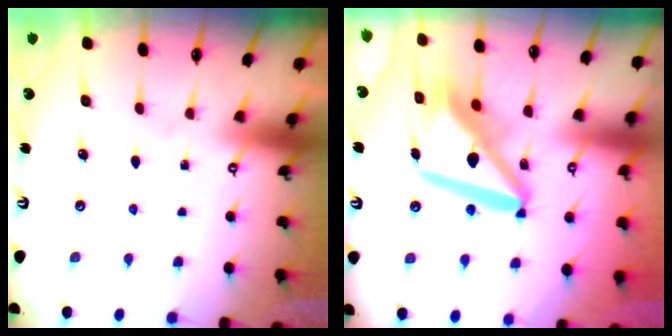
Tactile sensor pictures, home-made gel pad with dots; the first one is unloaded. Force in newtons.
{"total": 16.8, "press": 16.6, "slide": 2.1}